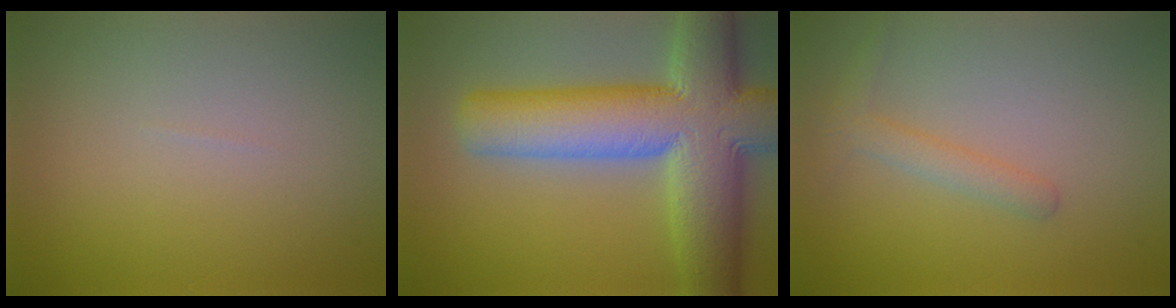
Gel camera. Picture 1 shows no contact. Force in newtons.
{"total": 13.4, "press": 13.4, "slide": 0.5}
{"total": 2.0, "press": 1.9, "slide": 0.1}